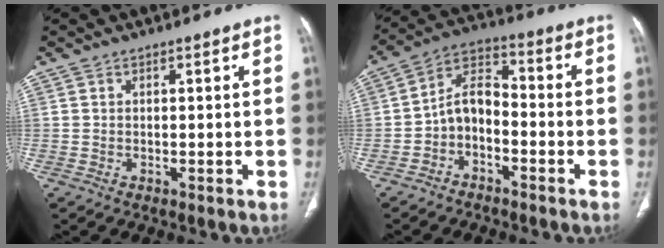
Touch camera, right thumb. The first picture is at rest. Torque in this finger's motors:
{"motor_torque": [0.05, 0.21, 0.15, 0.45, 0.12]}